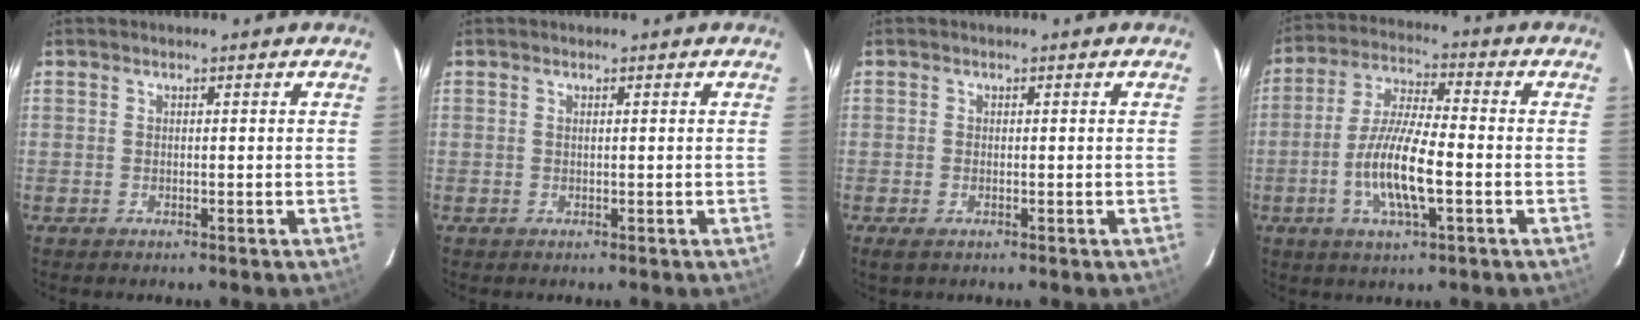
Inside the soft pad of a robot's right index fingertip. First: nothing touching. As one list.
[{"total": 0.0}, {"total": 1.4, "force": [-0.7, 0.7, 0.9], "torque": [-0.020, -0.005, -0.013]}, {"total": 11.3, "force": [-3.2, 2.5, 10.6], "torque": [-0.212, -0.001, -0.062]}]